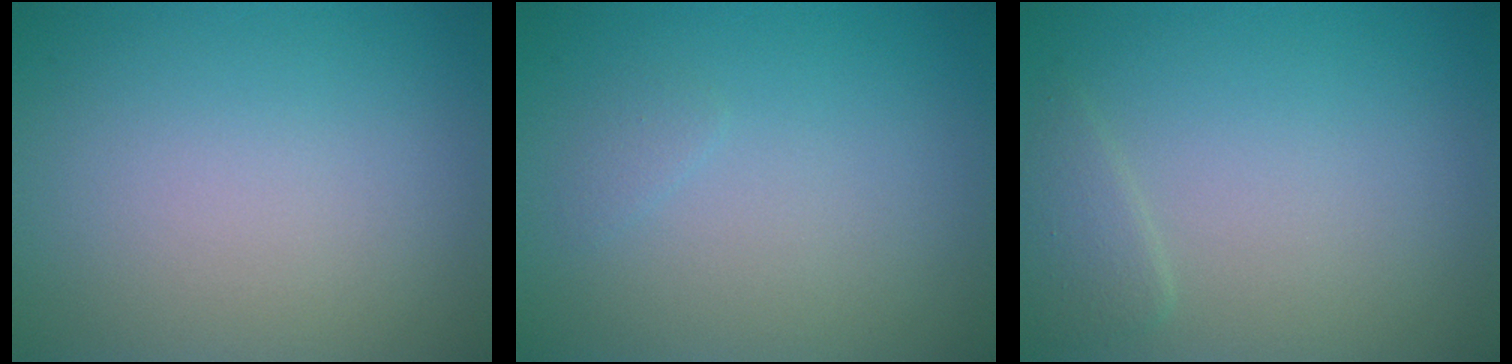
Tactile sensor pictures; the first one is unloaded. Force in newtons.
{"total": 0.6, "press": 0.6, "slide": 0.1}
{"total": 1.4, "press": 1.3, "slide": 0.1}